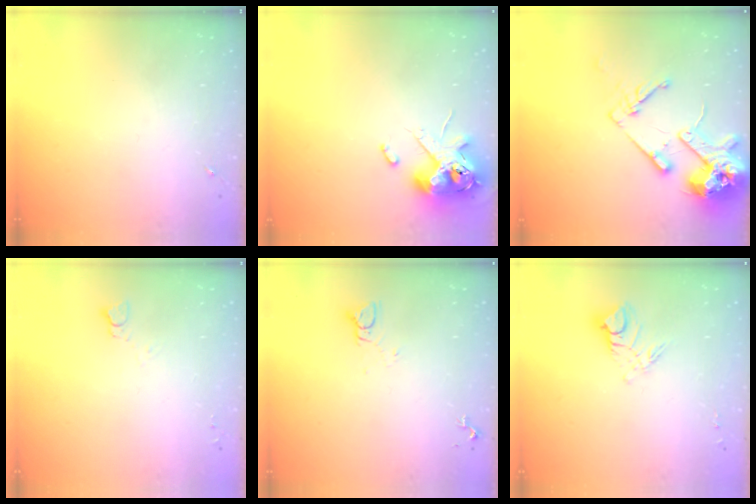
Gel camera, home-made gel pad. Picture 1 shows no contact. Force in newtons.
{"total": 13.2, "press": 13.0, "slide": 2.3}
{"total": 17.0, "press": 16.8, "slide": 2.4}
{"total": 2.5, "press": 2.5, "slide": 0.2}
{"total": 3.2, "press": 3.2, "slide": 0.2}
{"total": 10.0, "press": 9.9, "slide": 1.0}